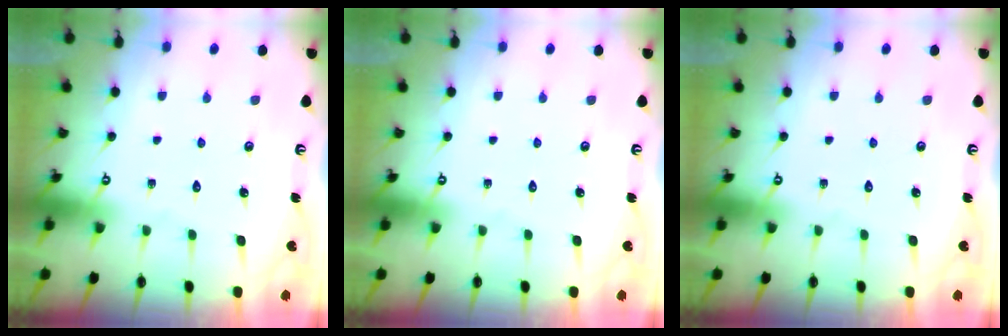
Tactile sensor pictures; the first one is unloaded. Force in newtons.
{"total": 0.0}
{"total": 0.0}